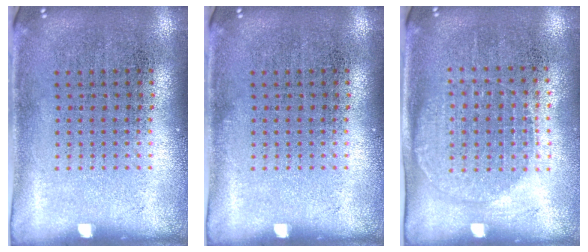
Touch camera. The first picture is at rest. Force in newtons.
{"total": 0.0}
{"total": 1.1, "press": 1.0, "slide": 0.5}